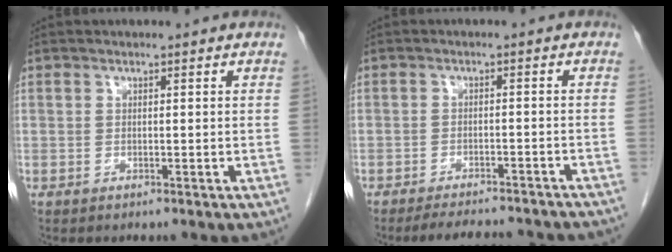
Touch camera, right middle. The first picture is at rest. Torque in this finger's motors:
{"motor_torque": [1.09, -1.05, 0.07, 0.05]}